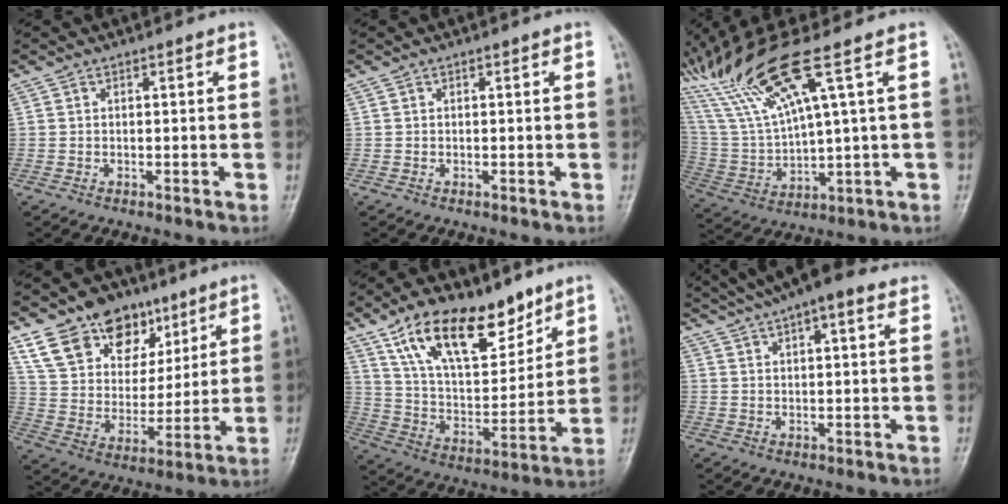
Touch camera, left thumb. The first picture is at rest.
{"total": 0.0}
{"total": 17.7, "force": [10.2, 1.8, 14.4], "torque": [-0.305, -0.026, 0.204]}
{"total": 17.6, "force": [10.9, 11.7, 7.4], "torque": [-0.079, -0.040, 0.197]}
{"total": 20.8, "force": [13.3, 9.6, 12.8], "torque": [-0.172, -0.055, 0.241]}
{"total": 13.1, "force": [9.3, 3.7, 8.5], "torque": [-0.126, 0.016, 0.142]}